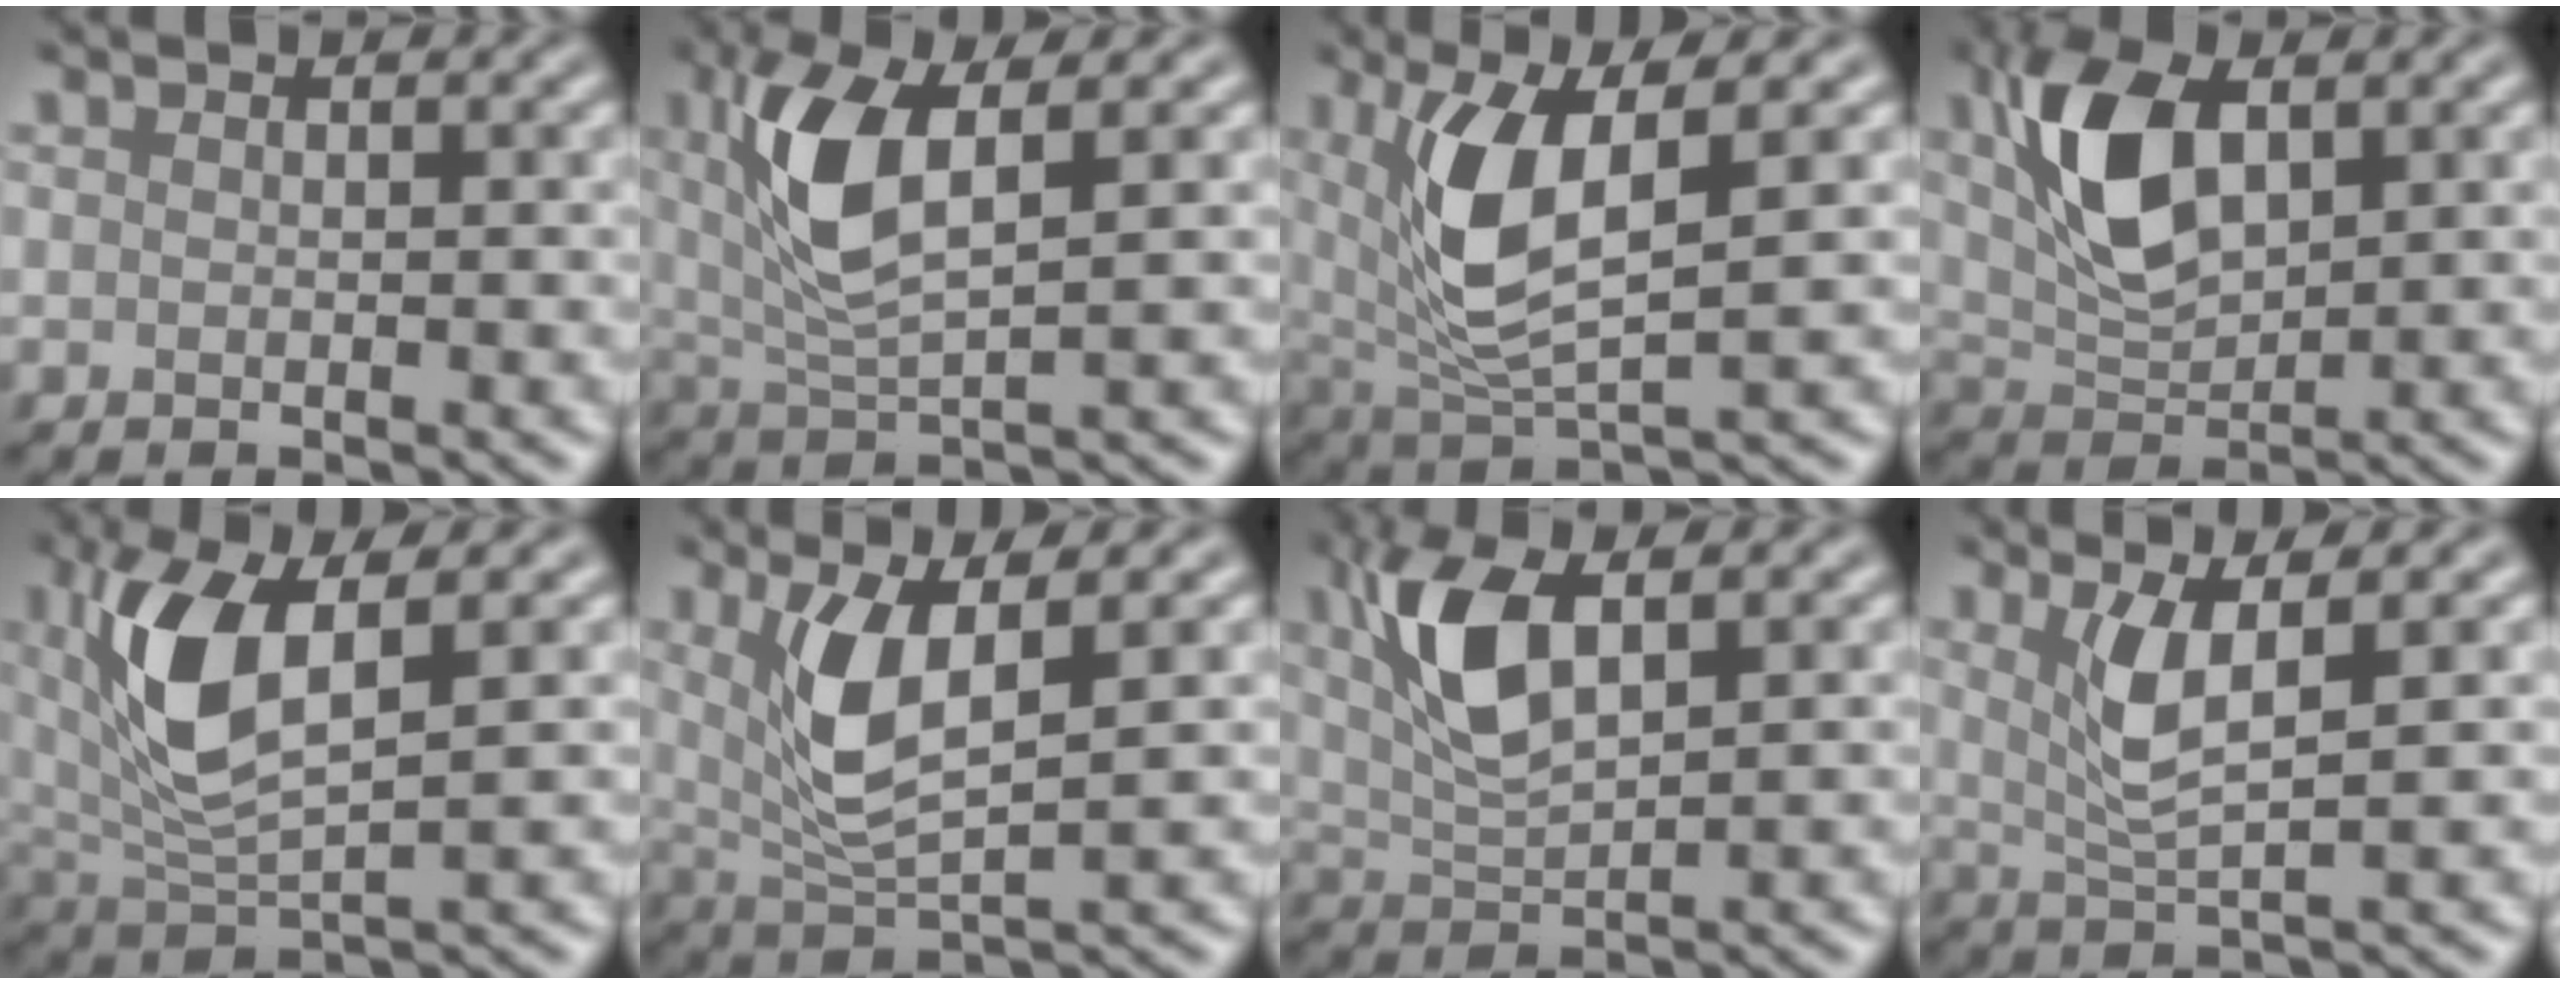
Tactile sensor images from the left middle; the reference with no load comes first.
{"total": 6.0, "force": [1.5, 2.2, 5.4], "torque": [-0.124, -0.002, 0.041]}
{"total": 6.7, "force": [1.6, 2.5, 6.0], "torque": [-0.142, -0.012, 0.043]}
{"total": 7.3, "force": [2.1, 3.7, 5.9], "torque": [-0.131, 0.006, 0.045]}
{"total": 7.5, "force": [1.8, 3.2, 6.5], "torque": [-0.148, -0.001, 0.042]}
{"total": 5.0, "force": [1.4, 1.6, 4.6], "torque": [-0.102, -0.009, 0.043]}
{"total": 6.0, "force": [1.9, 2.4, 5.2], "torque": [-0.118, 0.005, 0.044]}
{"total": 3.2, "force": [0.9, 0.6, 3.1], "torque": [-0.071, -0.006, 0.032]}